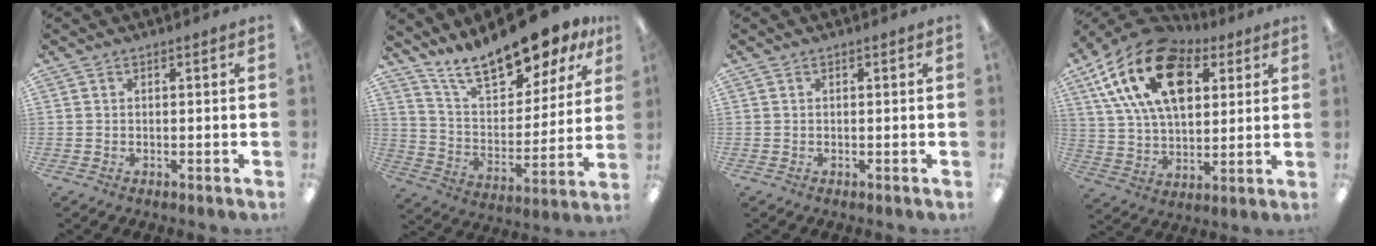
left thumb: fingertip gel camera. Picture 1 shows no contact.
{"total": 17.4, "force": [14.4, 5.6, 7.9], "torque": [-0.150, -0.093, 0.255]}
{"total": 0.0}
{"total": 21.4, "force": [9.7, 12.9, 14.1], "torque": [-0.262, -0.029, 0.172]}